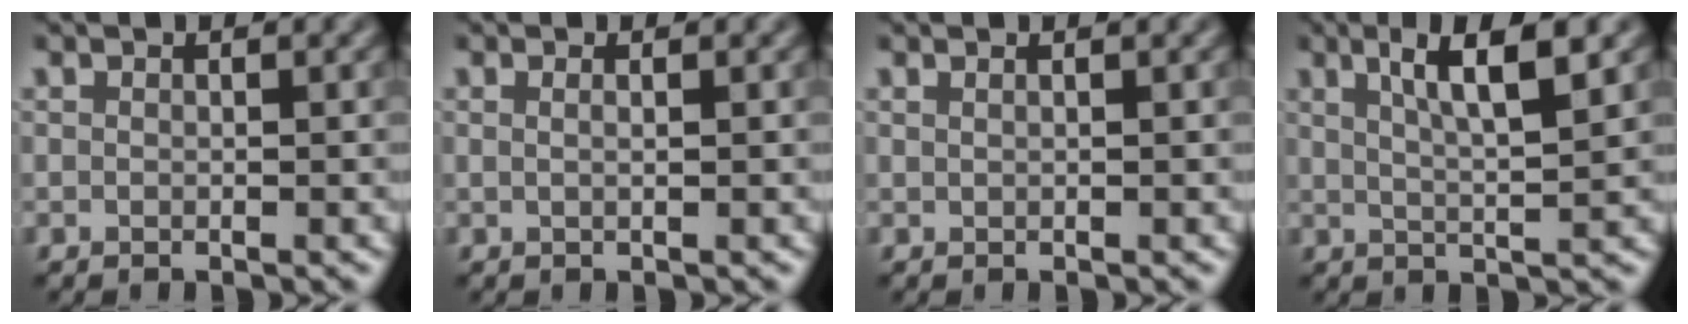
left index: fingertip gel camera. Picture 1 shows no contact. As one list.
[{"total": 0.9, "force": [0.3, 0.5, 0.8], "torque": [-0.003, -0.004, -0.003]}, {"total": 1.1, "force": [0.7, 0.5, 0.7], "torque": [-0.003, -0.007, 0.001]}, {"total": 5.5, "force": [2.4, 1.1, 4.8], "torque": [-0.074, 0.001, 0.038]}]